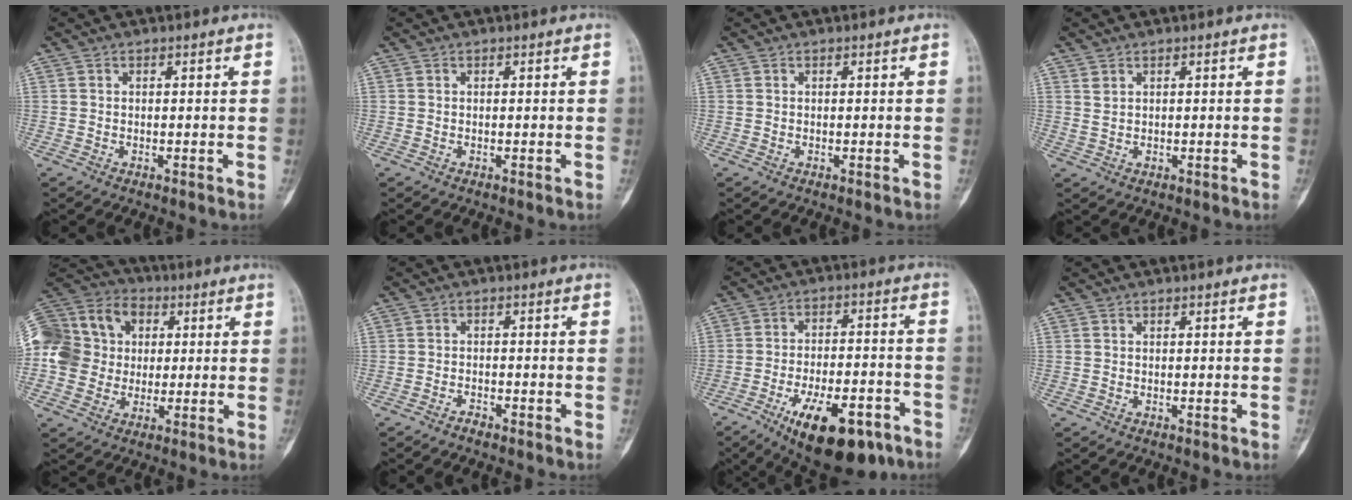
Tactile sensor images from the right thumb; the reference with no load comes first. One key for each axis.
{"total": 0.0}
{"total": 0.0}
{"total": 1.4, "fx": 0.8, "fy": 0.8, "fz": 0.8, "tx": -0.014, "ty": -0.002, "tz": 0.022}
{"total": 18.8, "fx": 1.8, "fy": 16.6, "fz": 8.7, "tx": -0.172, "ty": 0.041, "tz": 0.035}
{"total": 1.3, "fx": -1.2, "fy": 0.3, "fz": 0.4, "tx": -0.012, "ty": 0.007, "tz": -0.024}
{"total": 17.5, "fx": -9.9, "fy": 7.1, "fz": 12.5, "tx": -0.176, "ty": 0.049, "tz": -0.145}
{"total": 0.0}